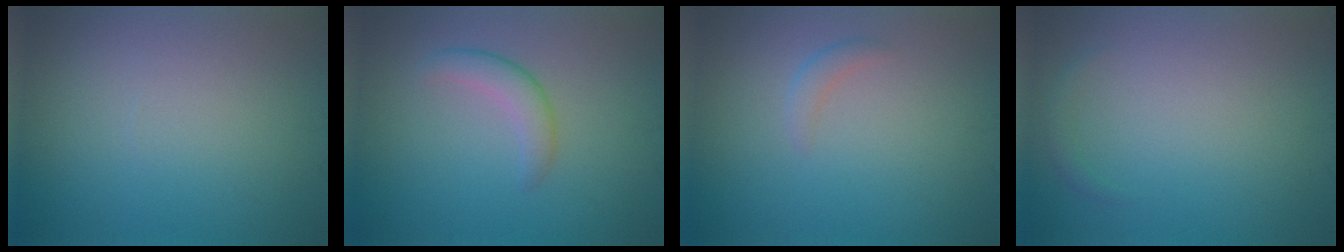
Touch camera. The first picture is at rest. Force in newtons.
{"total": 2.3, "press": 2.3, "slide": 0.1}
{"total": 1.1, "press": 1.1, "slide": 0.1}
{"total": 0.8, "press": 0.8, "slide": 0.1}